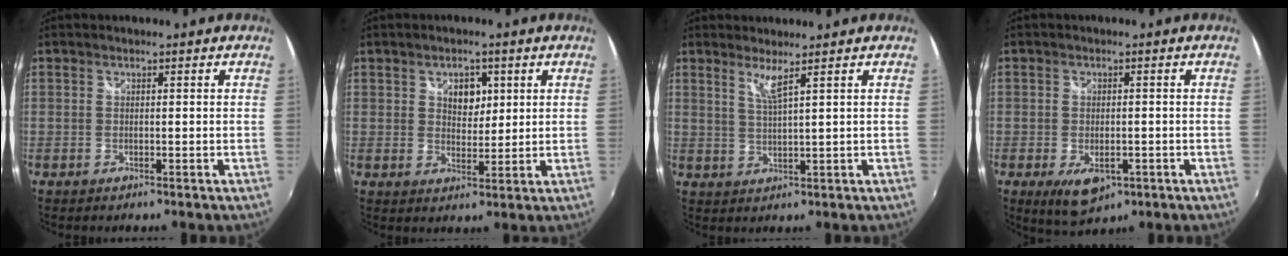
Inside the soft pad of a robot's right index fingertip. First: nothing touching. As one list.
[{"total": 4.8, "force": [1.8, 3.2, 3.1], "torque": [-0.042, 0.005, 0.030]}, {"total": 3.0, "force": [2.0, -0.6, 2.1], "torque": [-0.044, -0.011, 0.036]}, {"total": 6.9, "force": [-2.8, 3.7, 5.1], "torque": [-0.096, -0.024, -0.041]}]